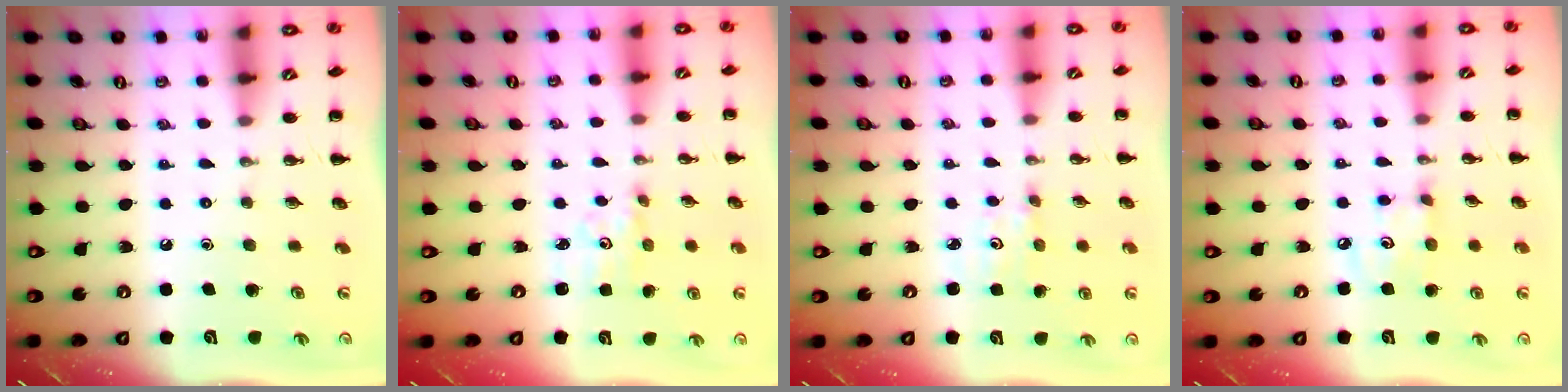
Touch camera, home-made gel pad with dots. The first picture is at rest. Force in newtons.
{"total": 1.9, "press": 1.8, "slide": 0.6}
{"total": 1.2, "press": 1.2, "slide": 0.3}
{"total": 3.7, "press": 3.7, "slide": 0.7}